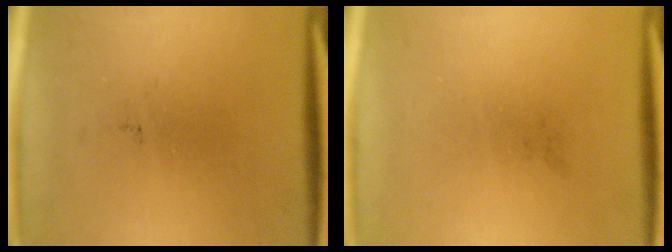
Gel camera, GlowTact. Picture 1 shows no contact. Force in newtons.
{"total": 0.0}